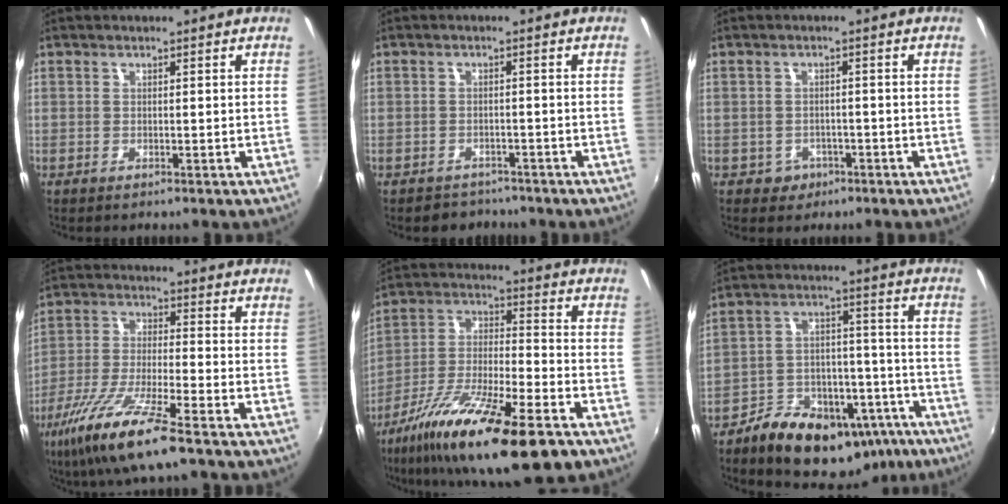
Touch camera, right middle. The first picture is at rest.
{"total": 3.9, "force": [-3.3, 2.1, 0.0], "torque": [-0.011, 0.001, -0.051]}
{"total": 3.7, "force": [-1.7, 3.2, 0.6], "torque": [-0.022, 0.003, -0.022]}
{"total": 13.9, "force": [-8.9, 1.8, 10.6], "torque": [-0.221, -0.034, -0.169]}
{"total": 22.2, "force": [-13.8, 4.6, 16.8], "torque": [-0.300, -0.035, -0.242]}
{"total": 23.1, "force": [-15.6, 12.2, 11.9], "torque": [-0.202, 0.026, -0.196]}